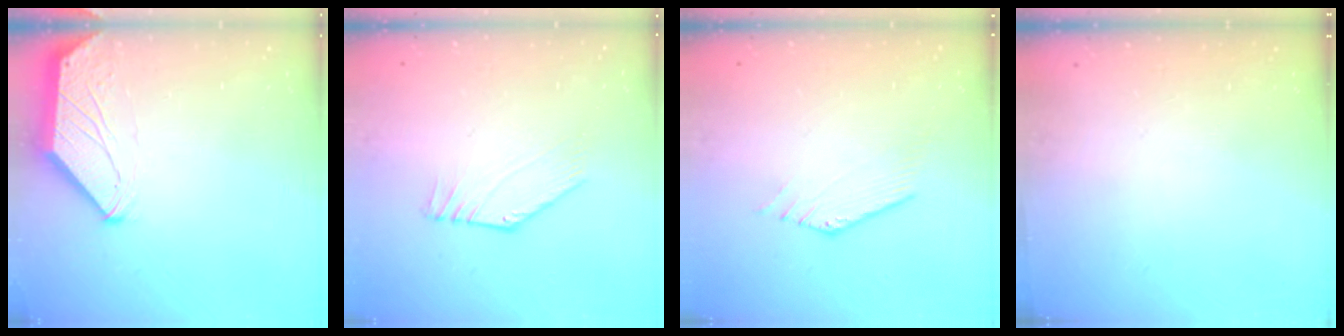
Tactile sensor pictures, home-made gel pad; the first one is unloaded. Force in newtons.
{"total": 3.7, "press": 3.7, "slide": 0.1}
{"total": 1.1, "press": 1.0, "slide": 0.4}
{"total": 0.0}